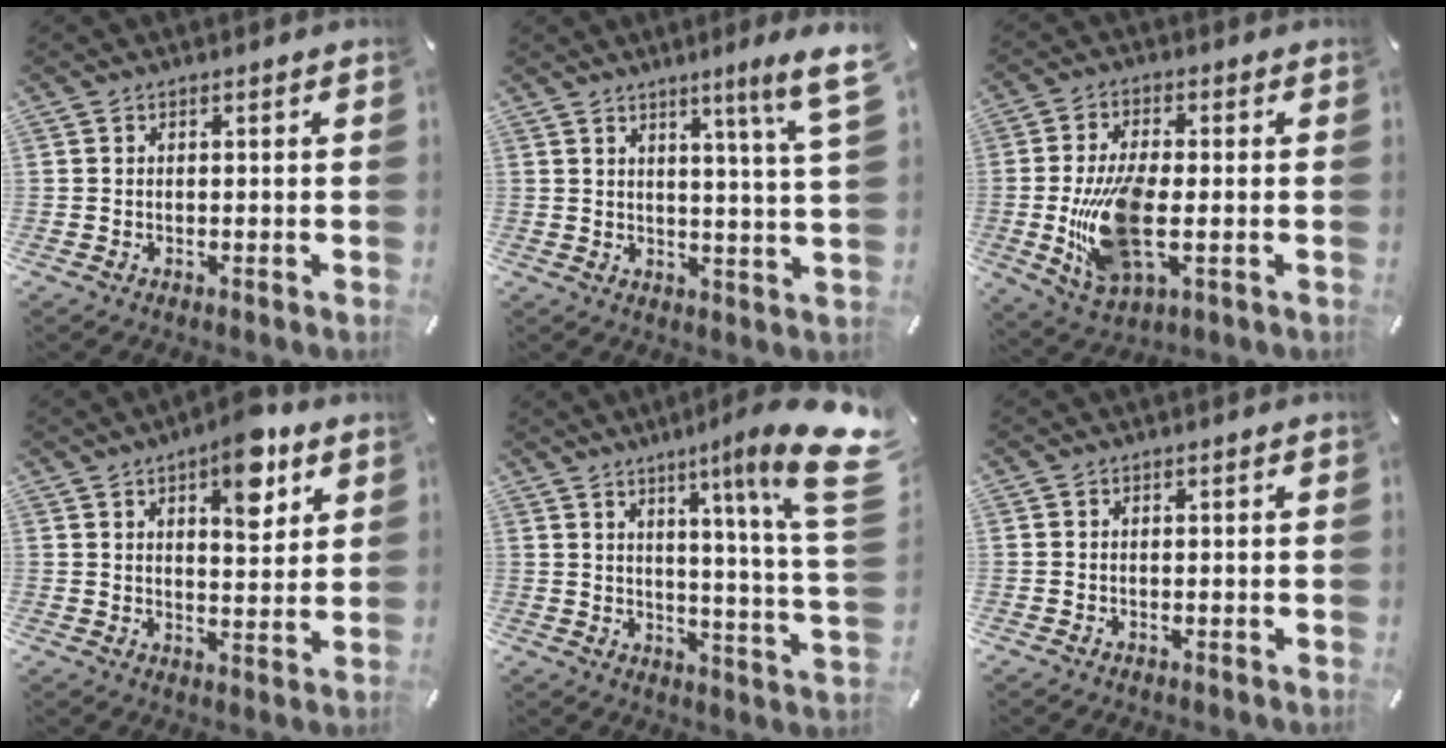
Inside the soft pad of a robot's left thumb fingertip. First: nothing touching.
{"total": 8.9, "force": [5.2, -0.7, 7.2], "torque": [-0.108, -0.037, 0.078]}
{"total": 15.3, "force": [-1.6, 7.4, 13.4], "torque": [-0.272, -0.019, -0.023]}
{"total": 10.7, "force": [6.2, 4.8, 7.3], "torque": [-0.083, -0.033, 0.100]}
{"total": 17.6, "force": [8.6, 1.0, 15.3], "torque": [-0.225, -0.069, 0.115]}
{"total": 0.0}